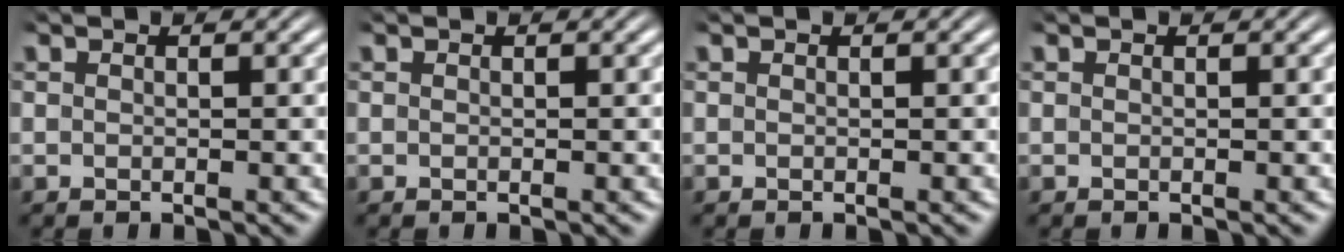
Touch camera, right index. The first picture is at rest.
{"total": 0.0}
{"total": 0.0}
{"total": 0.0}